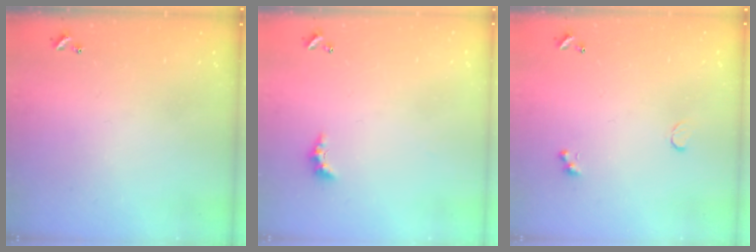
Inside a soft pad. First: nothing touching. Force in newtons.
{"total": 2.3, "press": 2.2, "slide": 0.7}
{"total": 0.6, "press": 0.4, "slide": 0.4}